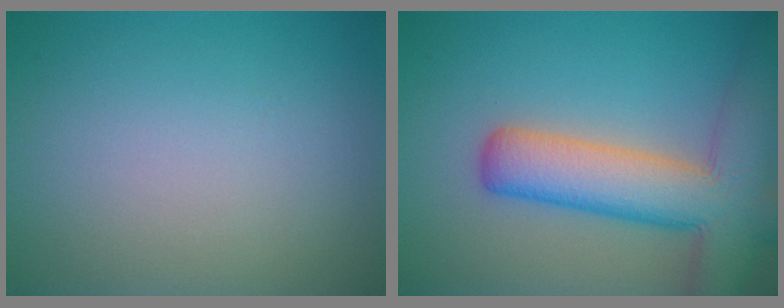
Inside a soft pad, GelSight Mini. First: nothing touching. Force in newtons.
{"total": 9.4, "press": 9.4, "slide": 0.6}